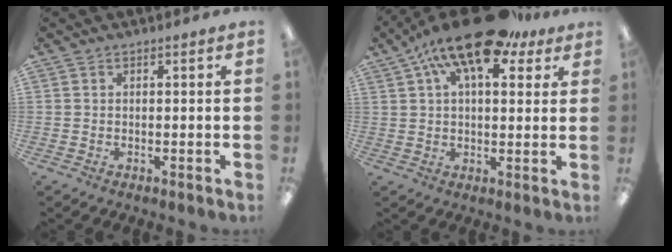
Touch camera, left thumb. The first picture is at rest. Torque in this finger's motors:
{"motor_torque": [1.50, 2.73, 1.49, -1.28, 0.14]}